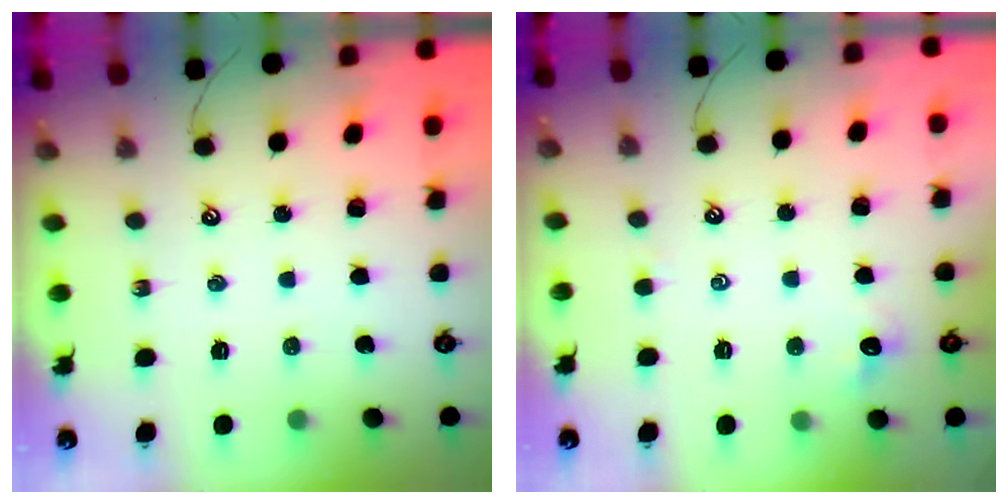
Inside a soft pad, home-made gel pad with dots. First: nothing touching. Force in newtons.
{"total": 0.7, "press": 0.2, "slide": 0.7}